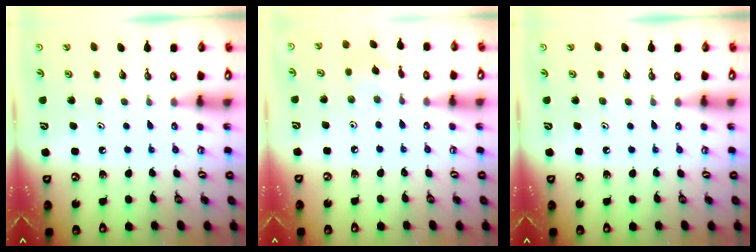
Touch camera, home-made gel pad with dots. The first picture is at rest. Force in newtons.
{"total": 6.2, "press": 6.2, "slide": 0.4}
{"total": 0.0}